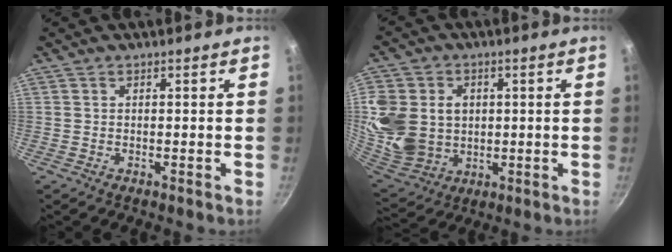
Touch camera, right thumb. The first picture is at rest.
{"total": 19.3, "force": [1.6, 15.7, 11.0], "torque": [-0.235, -0.005, 0.046]}